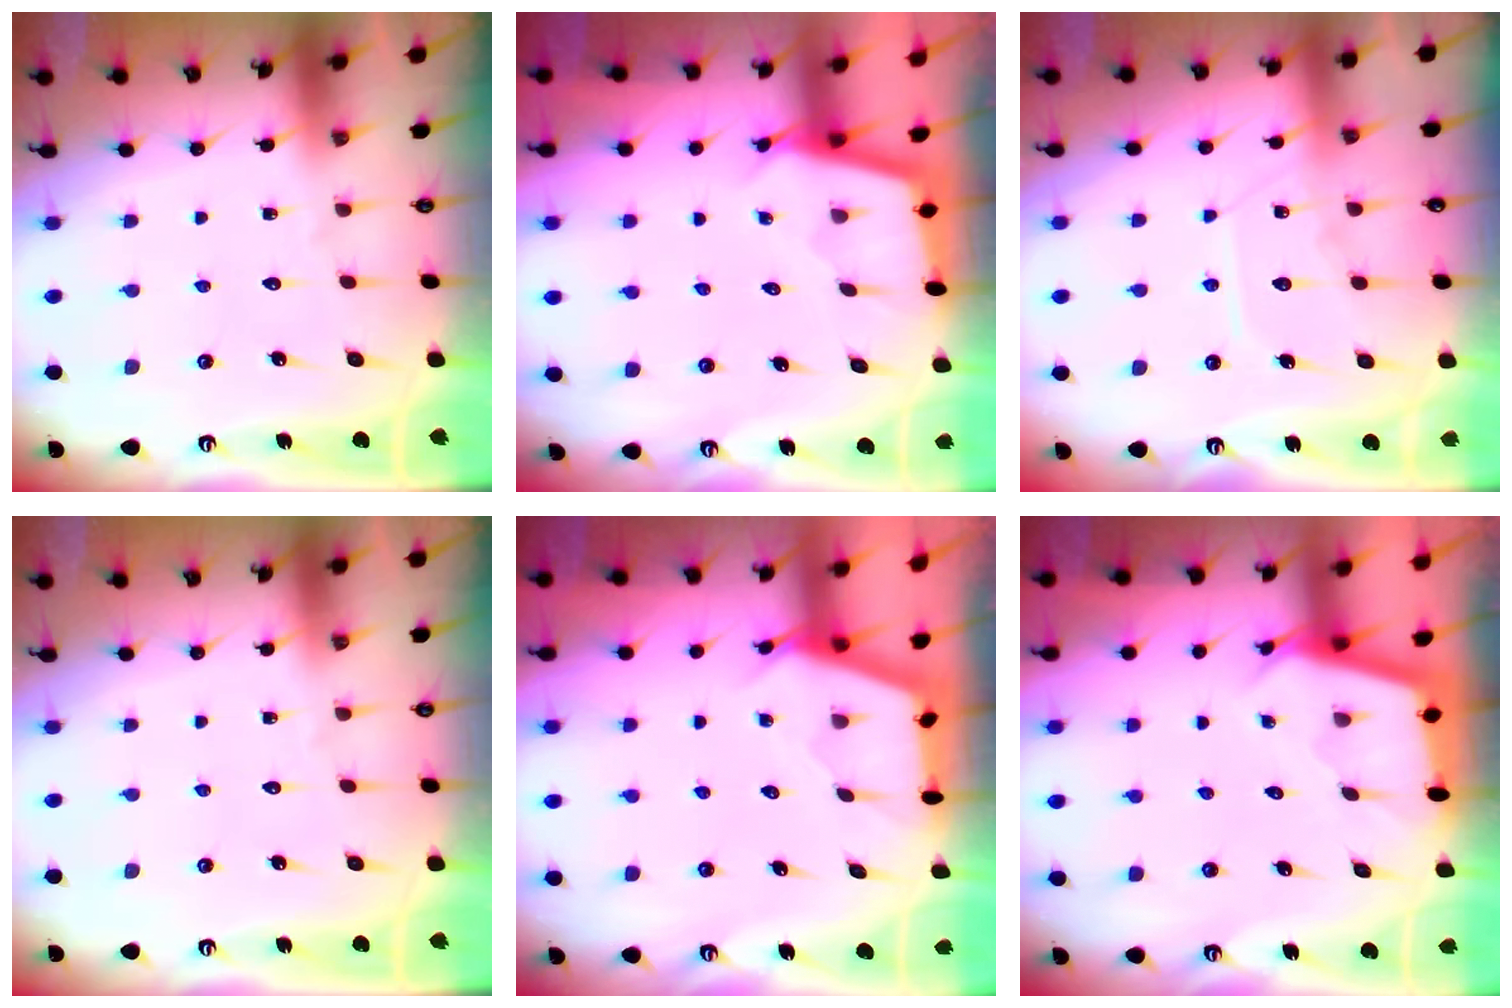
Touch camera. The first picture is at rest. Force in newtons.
{"total": 2.3, "press": 2.3, "slide": 0.1}
{"total": 9.0, "press": 9.0, "slide": 0.9}
{"total": 0.0}
{"total": 2.9, "press": 2.9, "slide": 0.4}
{"total": 2.4, "press": 2.4, "slide": 0.1}